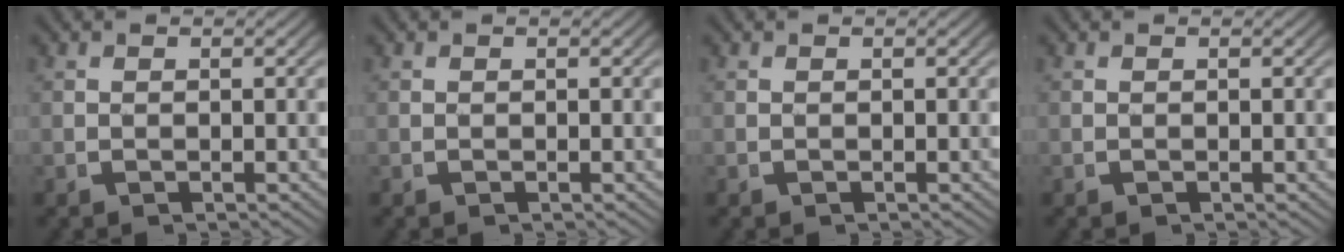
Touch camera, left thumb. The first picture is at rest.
{"total": 0.0}
{"total": 0.0}
{"total": 0.0}